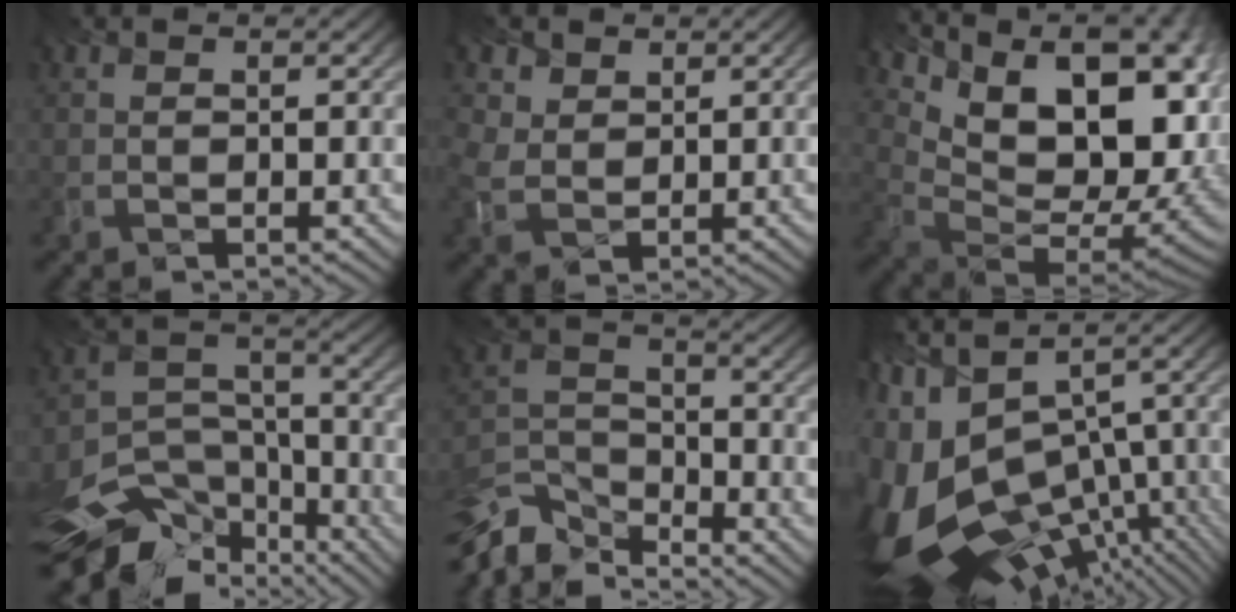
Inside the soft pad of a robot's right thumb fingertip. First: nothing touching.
{"total": 3.3, "force": [1.7, 2.8, 0.7], "torque": [-0.054, -0.006, 0.060]}
{"total": 18.2, "force": [2.6, 12.3, 13.2], "torque": [-0.225, -0.010, 0.122]}
{"total": 13.9, "force": [-10.4, 7.7, 4.9], "torque": [-0.111, -0.051, -0.138]}
{"total": 8.6, "force": [-8.5, 1.4, 0.2], "torque": [-0.020, -0.021, -0.159]}
{"total": 16.5, "force": [-6.6, 8.4, 12.5], "torque": [-0.307, -0.044, -0.066]}